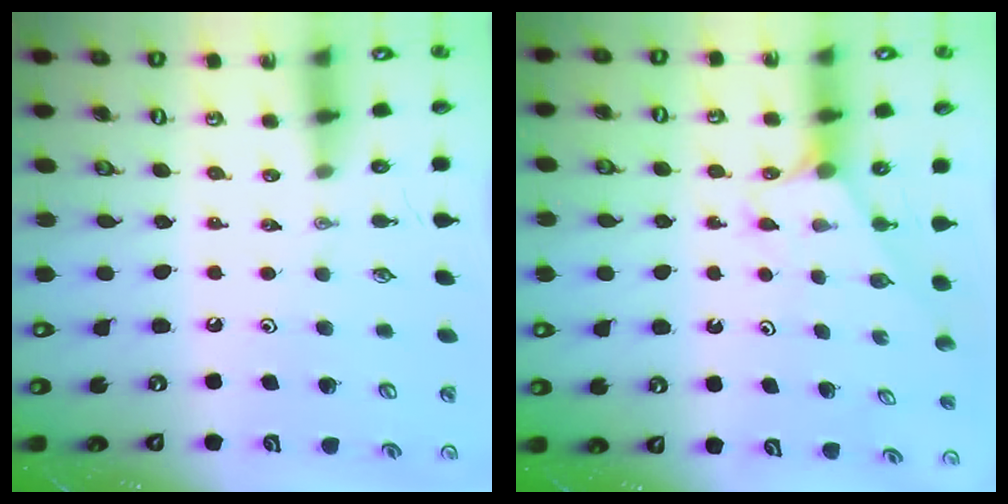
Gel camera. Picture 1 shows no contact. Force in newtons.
{"total": 2.3, "press": 2.3, "slide": 0.2}